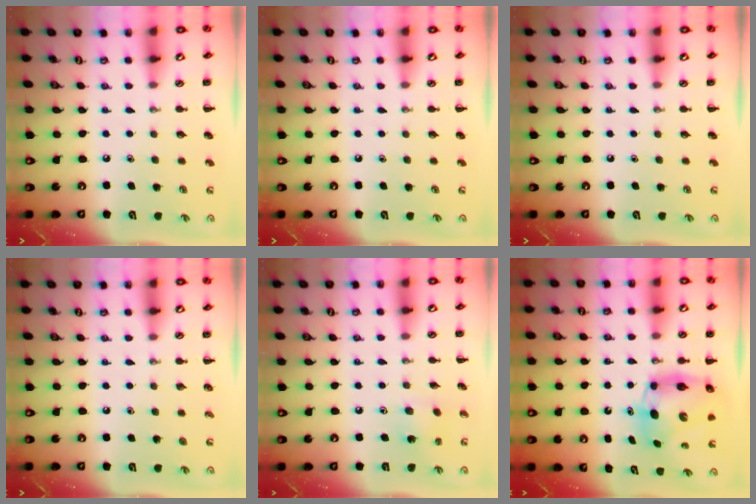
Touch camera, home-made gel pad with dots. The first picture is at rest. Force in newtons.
{"total": 0.0}
{"total": 0.0}
{"total": 0.0}
{"total": 1.5, "press": 1.4, "slide": 0.5}
{"total": 7.1, "press": 6.9, "slide": 1.8}